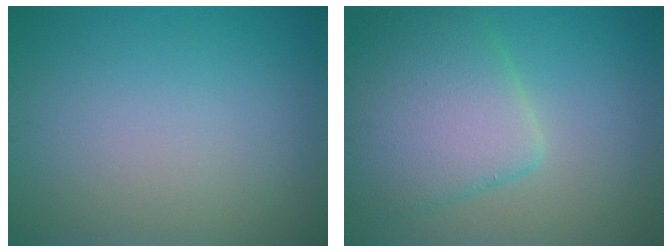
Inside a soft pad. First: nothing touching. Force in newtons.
{"total": 7.1, "press": 7.1, "slide": 0.2}